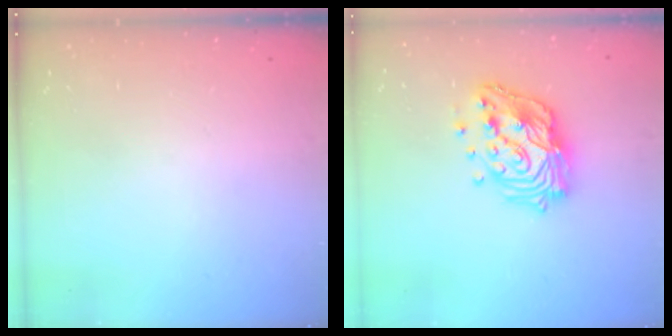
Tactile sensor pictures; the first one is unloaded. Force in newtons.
{"total": 18.2, "press": 18.1, "slide": 1.5}